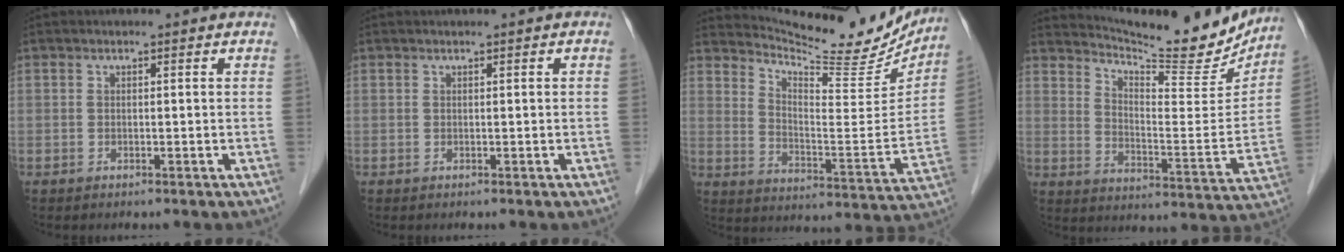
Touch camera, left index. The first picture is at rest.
{"total": 0.0}
{"total": 18.2, "force": [17.3, 3.1, 4.8], "torque": [-0.078, -0.056, 0.234]}
{"total": 17.3, "force": [16.4, 2.1, 5.1], "torque": [-0.085, -0.057, 0.223]}